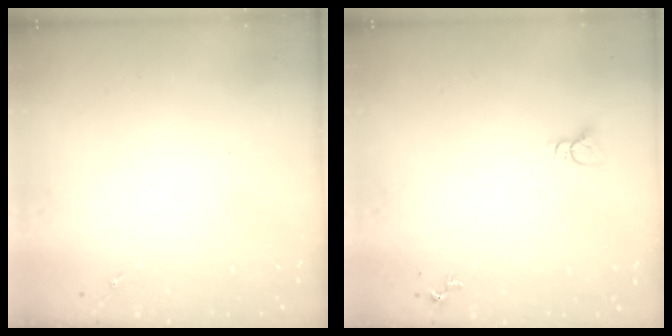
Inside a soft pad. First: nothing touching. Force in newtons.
{"total": 2.8, "press": 2.8, "slide": 0.1}